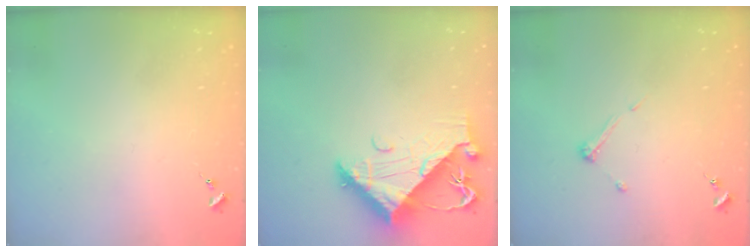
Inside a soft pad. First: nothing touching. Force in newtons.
{"total": 12.6, "press": 12.5, "slide": 1.3}
{"total": 4.3, "press": 4.3, "slide": 0.2}